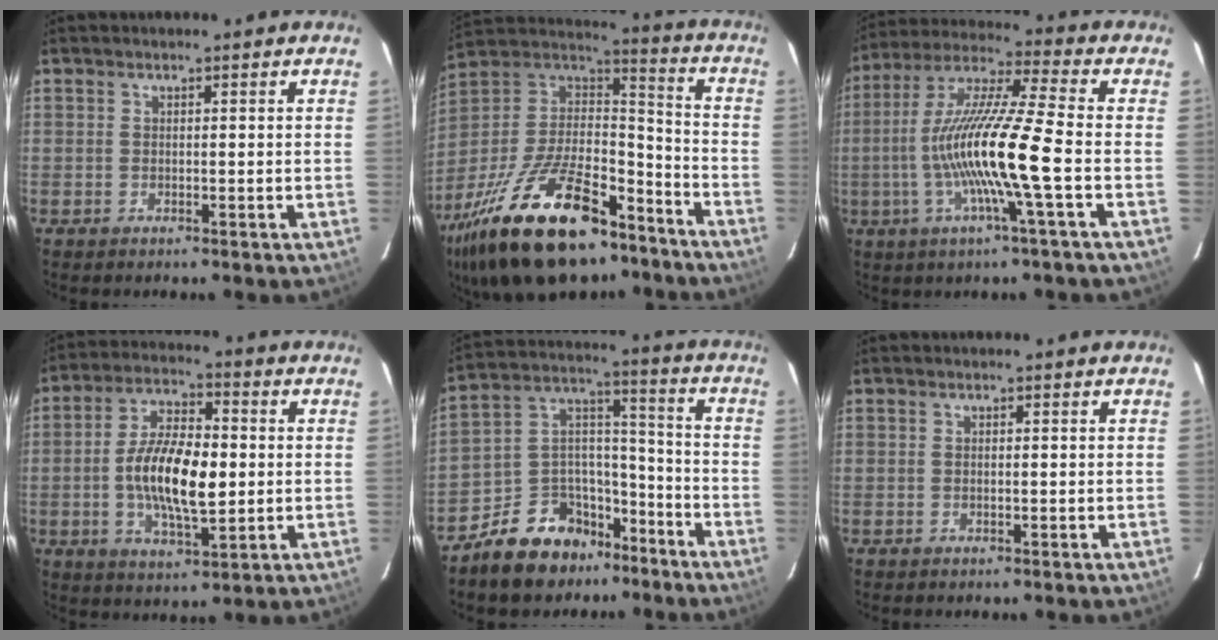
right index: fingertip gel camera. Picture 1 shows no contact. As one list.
[{"total": 32.5, "force": [-21.1, 13.8, 20.6], "torque": [-0.407, -0.017, -0.331]}, {"total": 16.0, "force": [-3.6, -0.5, 15.6], "torque": [-0.303, -0.001, -0.071]}, {"total": 13.3, "force": [-0.9, 5.4, 12.2], "torque": [-0.233, 0.004, -0.017]}, {"total": 14.2, "force": [-10.1, 8.8, 4.7], "torque": [-0.099, 0.069, -0.154]}, {"total": 0.0}]